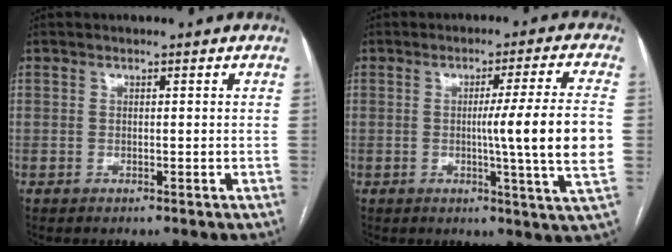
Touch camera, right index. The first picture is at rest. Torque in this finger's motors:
{"motor_torque": [1.39, 0.02, 0.64, 0.13]}